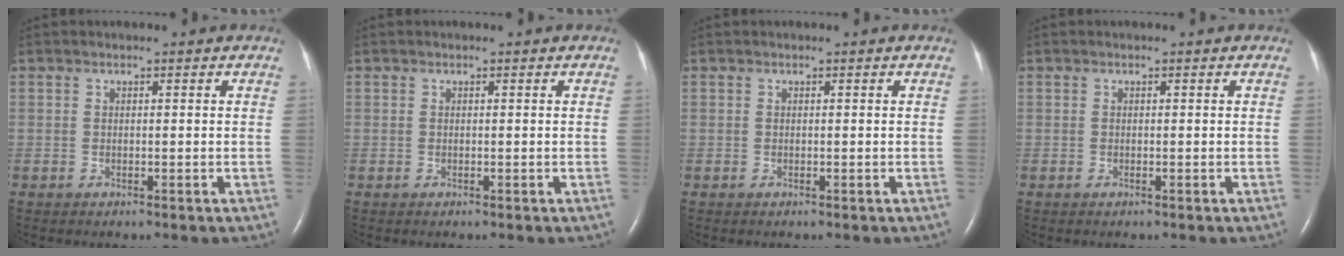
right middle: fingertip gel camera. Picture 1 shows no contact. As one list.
[{"total": 0.0}, {"total": 0.0}, {"total": 0.0}]